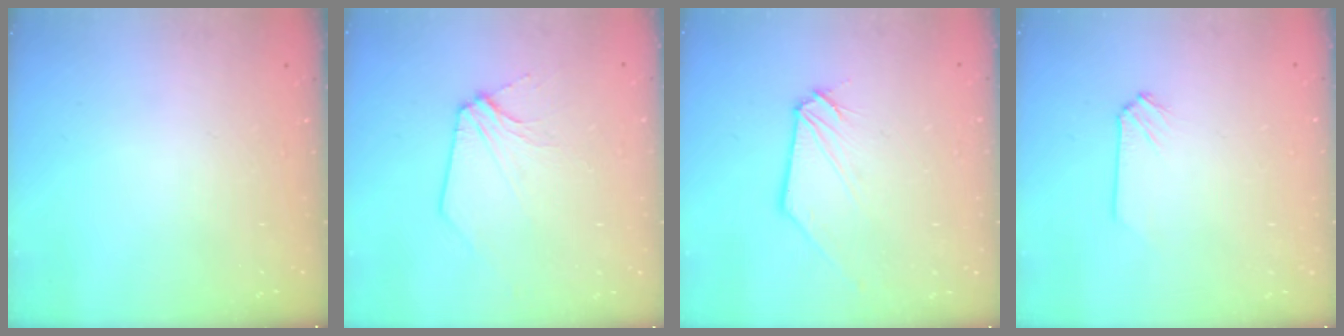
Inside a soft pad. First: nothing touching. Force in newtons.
{"total": 3.9, "press": 3.9, "slide": 0.4}
{"total": 0.8, "press": 0.8, "slide": 0.1}
{"total": 0.0}